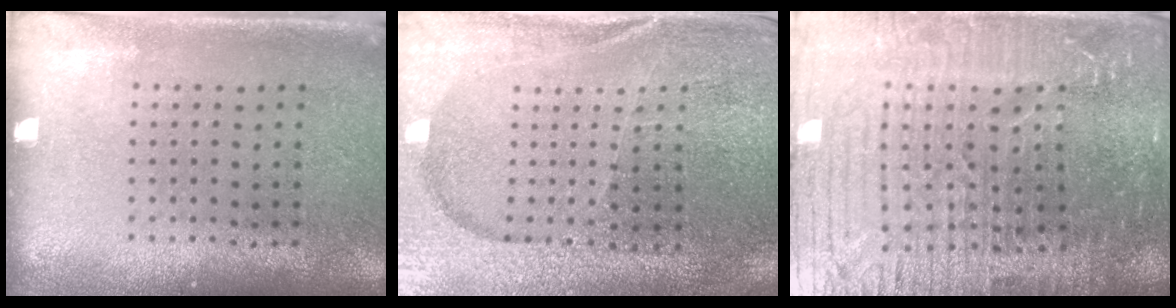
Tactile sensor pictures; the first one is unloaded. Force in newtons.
{"total": 3.3, "press": 3.3, "slide": 0.4}
{"total": 6.6, "press": 5.8, "slide": 3.1}